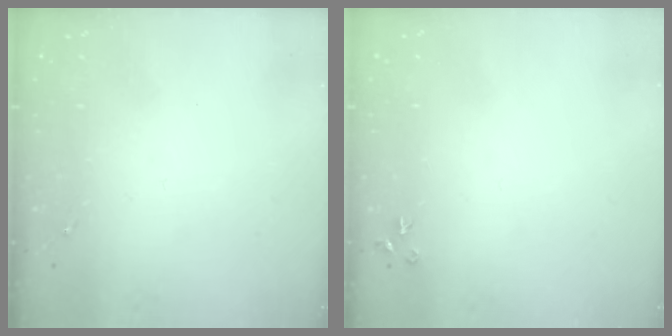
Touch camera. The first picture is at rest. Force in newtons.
{"total": 3.5, "press": 3.5, "slide": 0.4}